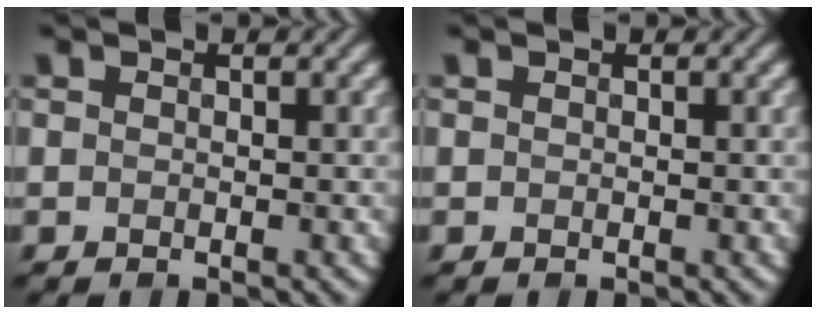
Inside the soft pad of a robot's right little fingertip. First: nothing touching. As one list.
[{"total": 0.0}]